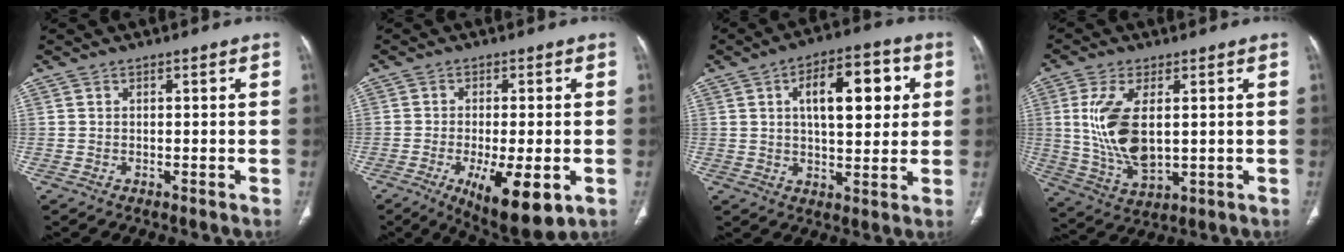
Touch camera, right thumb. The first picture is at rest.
{"total": 12.4, "force": [-4.5, 4.1, 10.9], "torque": [-0.169, -0.015, -0.059]}
{"total": 14.1, "force": [3.8, 6.5, 11.9], "torque": [-0.147, 0.005, 0.055]}
{"total": 12.4, "force": [1.6, 6.0, 10.8], "torque": [-0.223, -0.017, 0.044]}